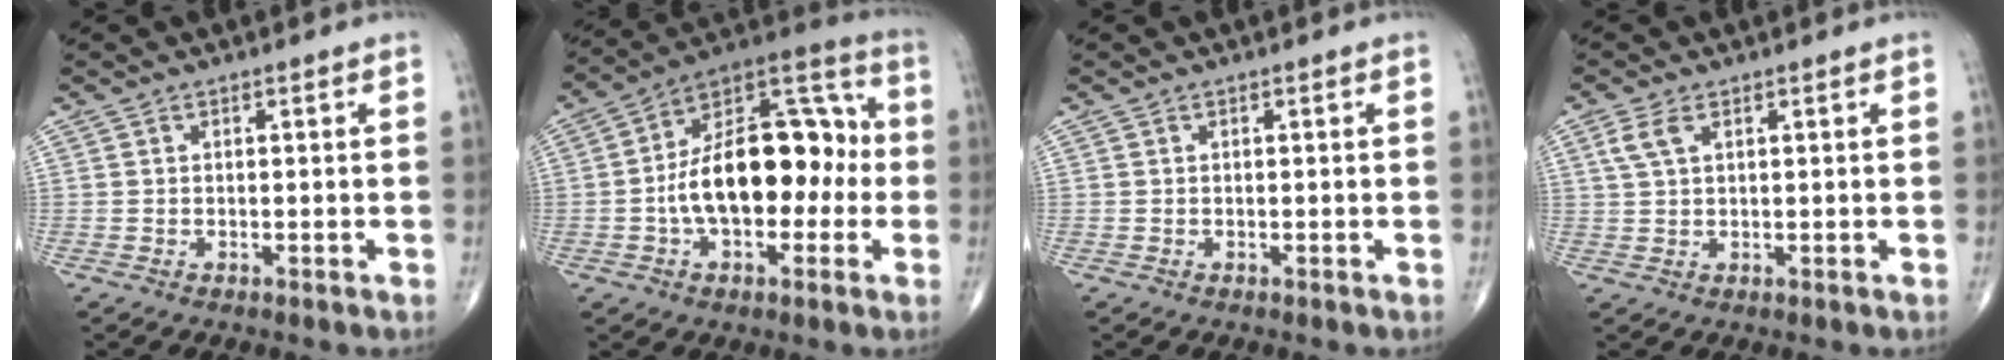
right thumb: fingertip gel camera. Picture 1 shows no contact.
{"total": 20.9, "force": [-1.6, 11.8, 17.3], "torque": [-0.256, 0.049, -0.031]}
{"total": 0.0}
{"total": 3.4, "force": [1.5, 1.7, 2.5], "torque": [-0.061, 0.009, 0.035]}